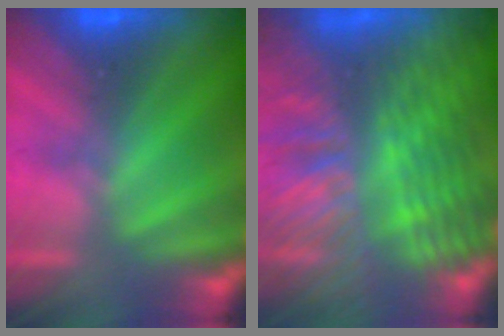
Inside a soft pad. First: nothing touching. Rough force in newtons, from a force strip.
{"total": 9.4}